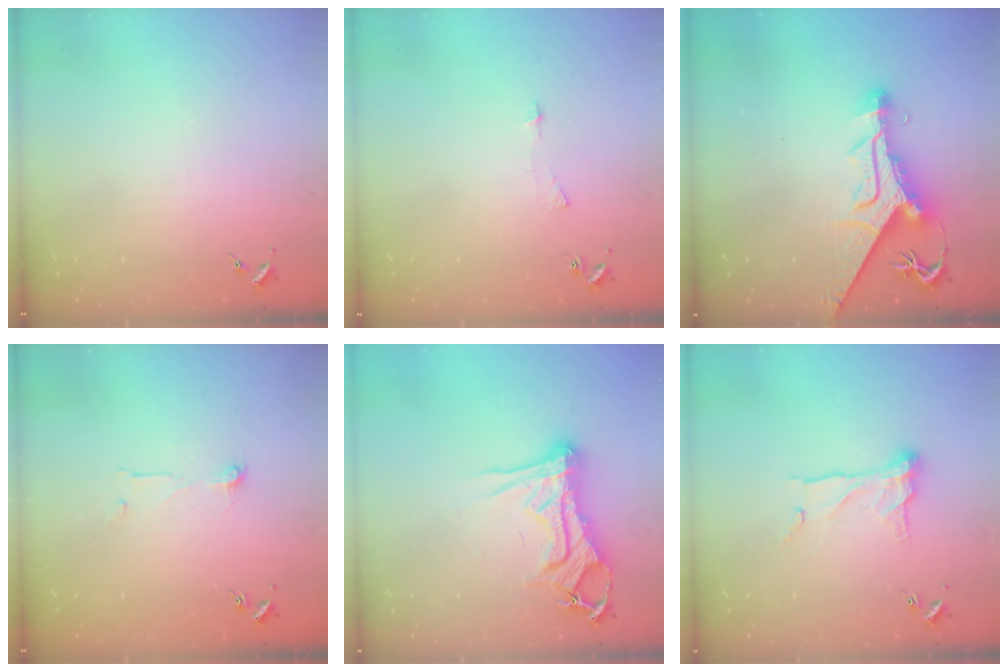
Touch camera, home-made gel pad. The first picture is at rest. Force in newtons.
{"total": 3.3, "press": 3.3, "slide": 0.3}
{"total": 15.0, "press": 14.9, "slide": 1.5}
{"total": 4.3, "press": 4.3, "slide": 0.4}
{"total": 17.4, "press": 17.4, "slide": 1.2}
{"total": 12.7, "press": 12.7, "slide": 1.0}